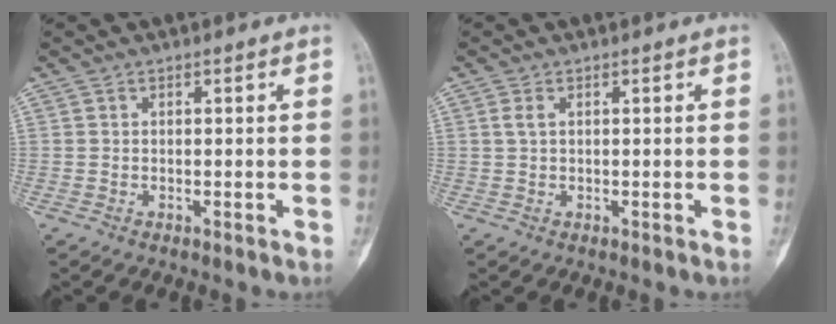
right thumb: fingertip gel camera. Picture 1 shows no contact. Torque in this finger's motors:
{"motor_torque": [-0.02, 0.03, 0.35, 0.13, 0.02]}